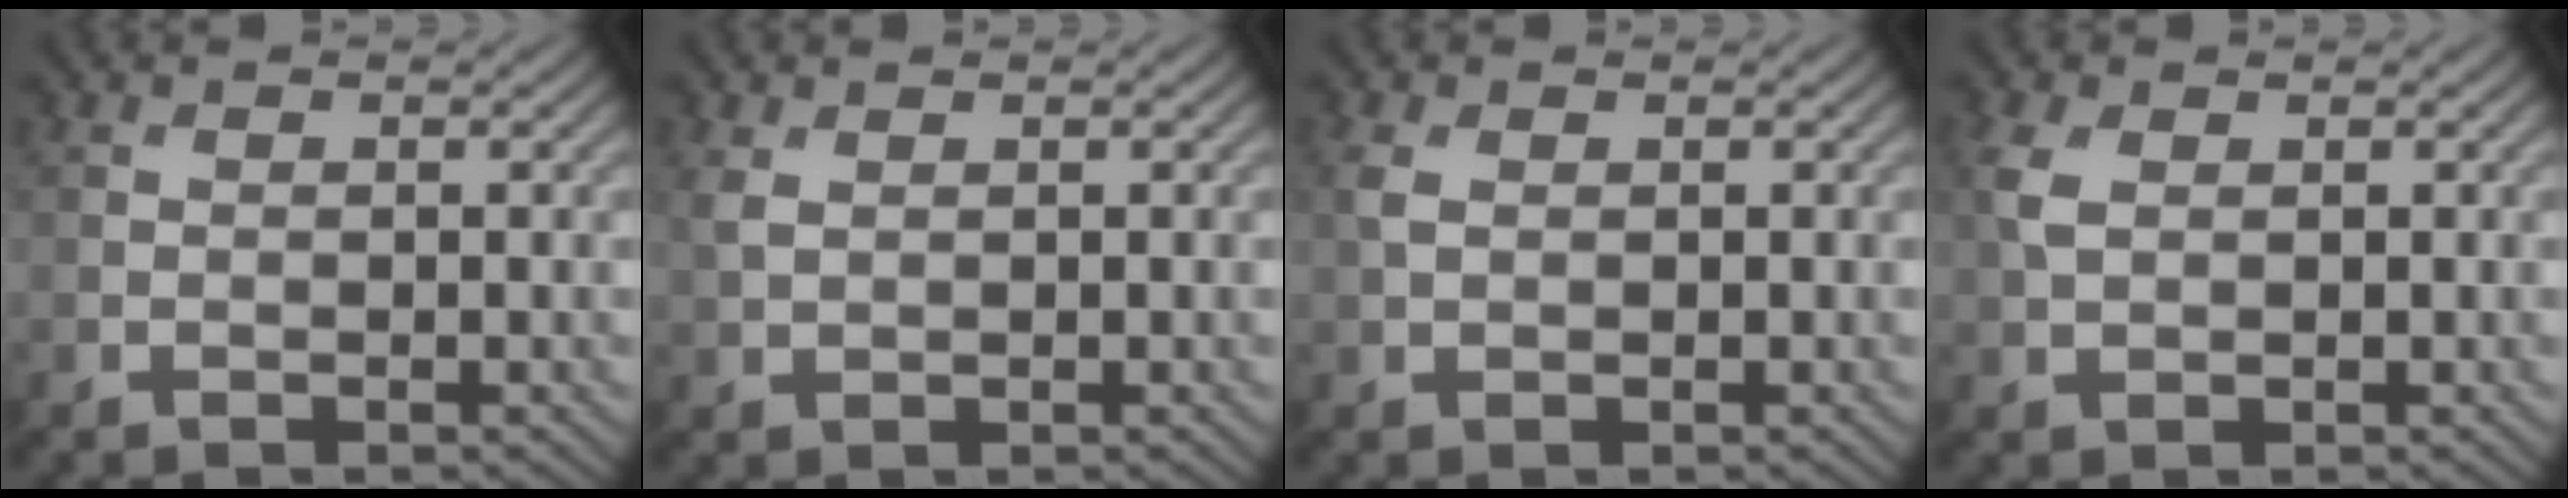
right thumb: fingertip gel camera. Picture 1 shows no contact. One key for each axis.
{"total": 1.7, "fx": 0.8, "fy": 0.9, "fz": 1.2, "tx": -0.037, "ty": 0.002, "tz": 0.018}
{"total": 1.7, "fx": 0.5, "fy": 1.1, "fz": 1.3, "tx": -0.040, "ty": 0.003, "tz": 0.009}
{"total": 2.6, "fx": 0.8, "fy": 1.6, "fz": 1.9, "tx": -0.058, "ty": 0.005, "tz": 0.016}